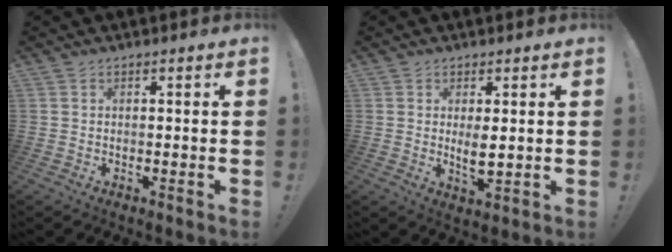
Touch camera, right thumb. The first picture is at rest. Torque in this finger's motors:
{"motor_torque": [-0.16, 0.27, 0.44, -0.13, 0.17]}